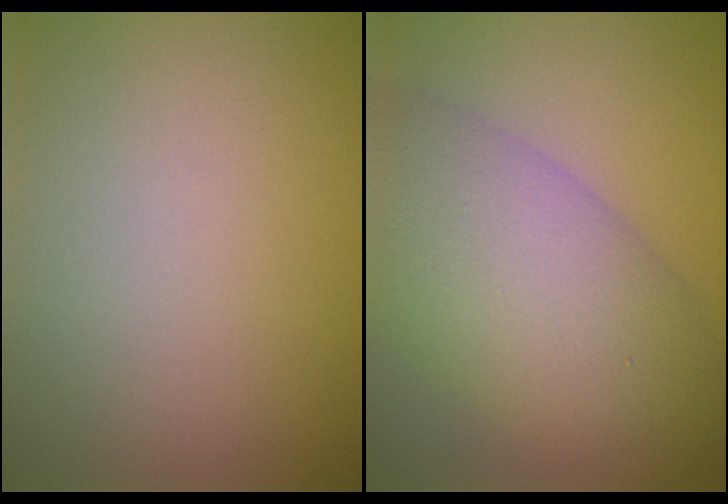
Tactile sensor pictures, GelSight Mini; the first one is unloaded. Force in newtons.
{"total": 9.0, "press": 9.0, "slide": 0.3}